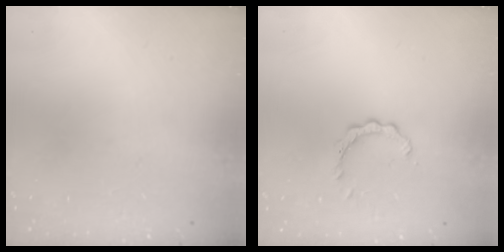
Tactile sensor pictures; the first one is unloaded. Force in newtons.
{"total": 2.3, "press": 2.3, "slide": 0.3}